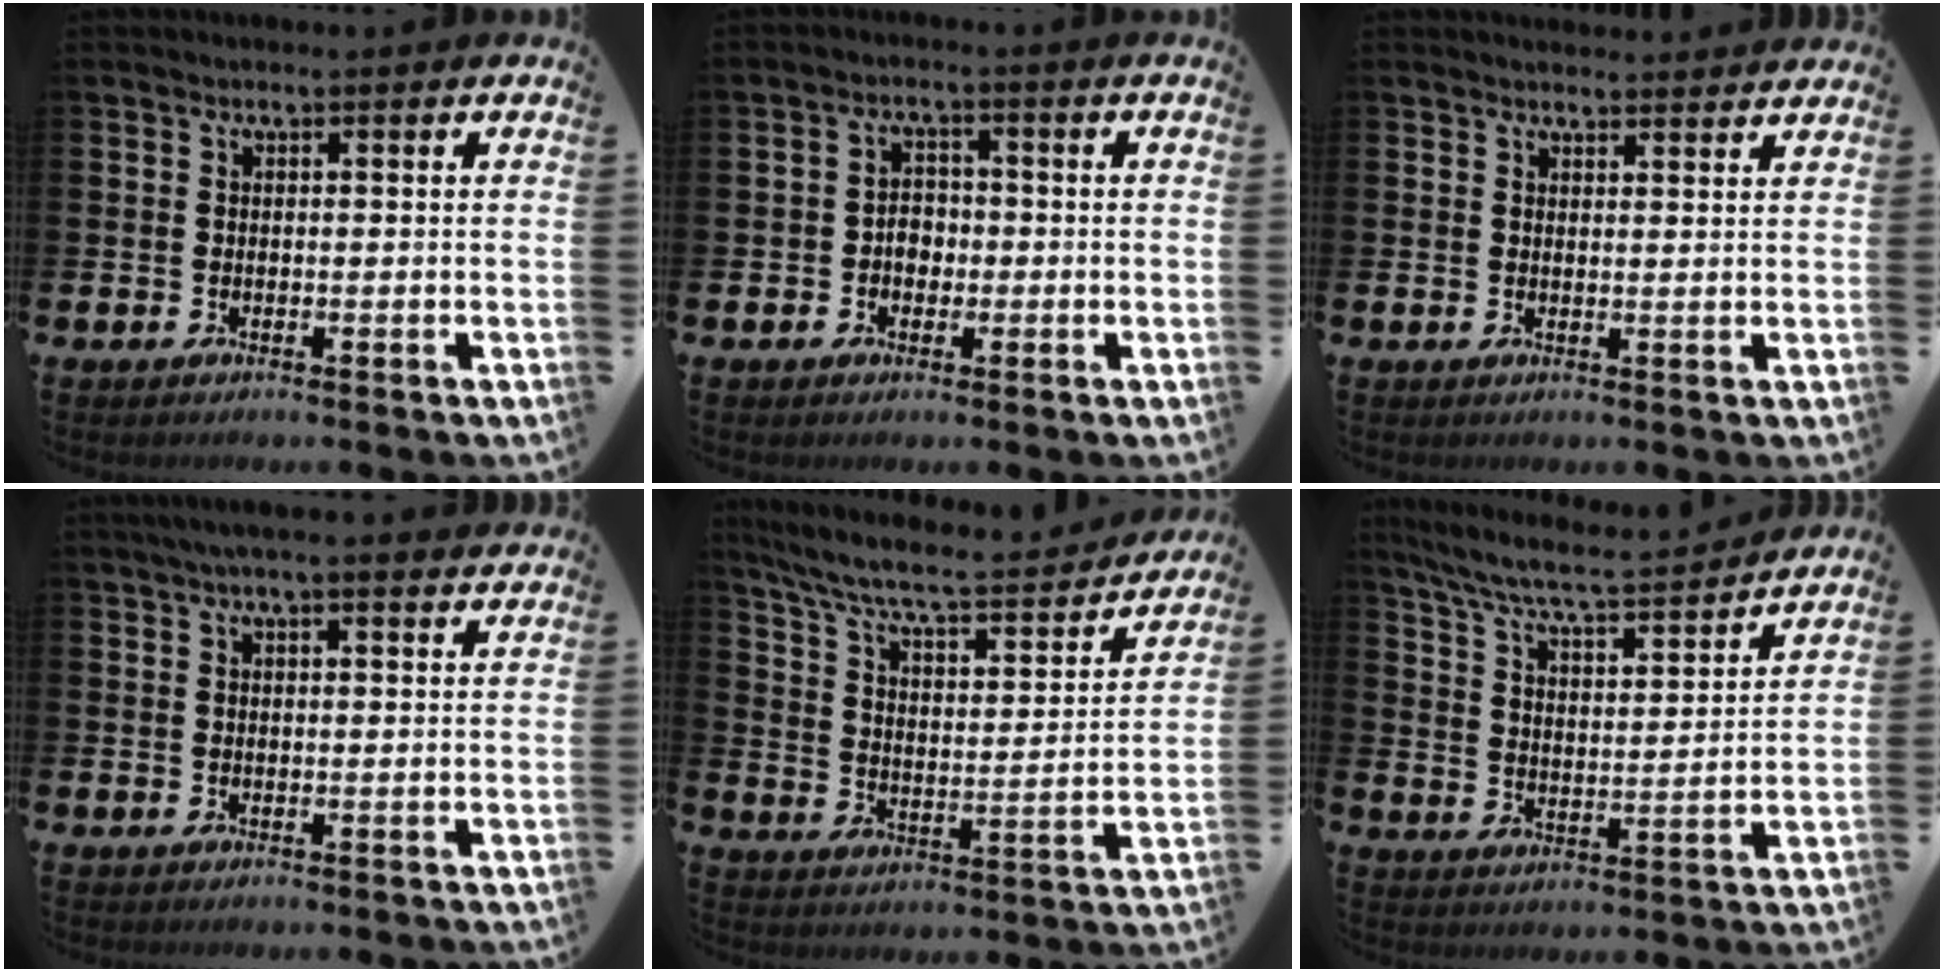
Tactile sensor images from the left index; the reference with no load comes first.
{"total": 2.7, "force": [-0.7, 2.1, 1.5], "torque": [-0.017, 0.002, -0.020]}
{"total": 2.4, "force": [2.4, 0.3, -0.2], "torque": [0.011, -0.016, 0.042]}
{"total": 3.0, "force": [2.6, 0.2, 1.5], "torque": [-0.029, -0.004, 0.045]}
{"total": 8.1, "force": [7.3, 1.4, 3.2], "torque": [-0.096, -0.051, 0.121]}
{"total": 7.3, "force": [6.9, 0.4, 2.5], "torque": [-0.078, -0.053, 0.115]}